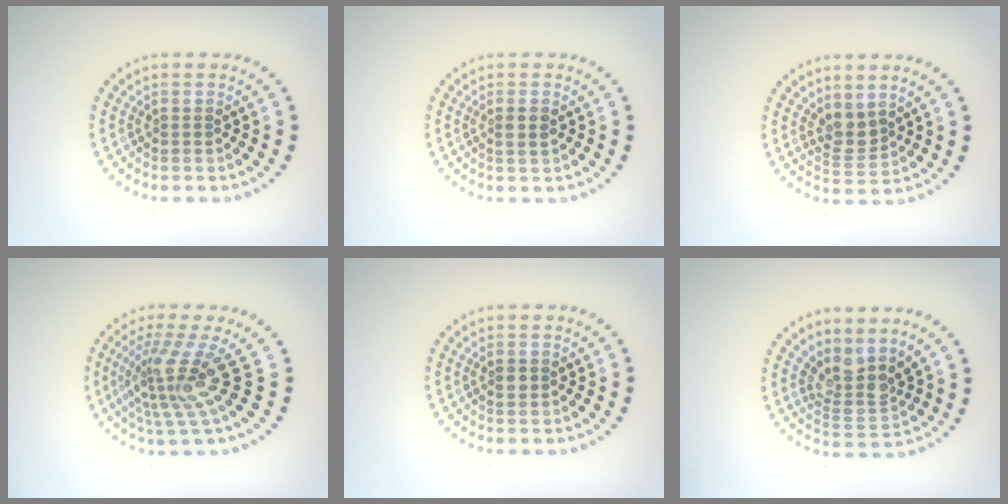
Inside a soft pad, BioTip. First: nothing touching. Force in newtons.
{"total": 1.3, "press": 1.3, "slide": 0.4}
{"total": 2.2, "press": 1.8, "slide": 1.2}
{"total": 4.5, "press": 3.0, "slide": 3.3}
{"total": 1.2, "press": 1.2, "slide": 0.1}
{"total": 3.5, "press": 2.6, "slide": 2.3}